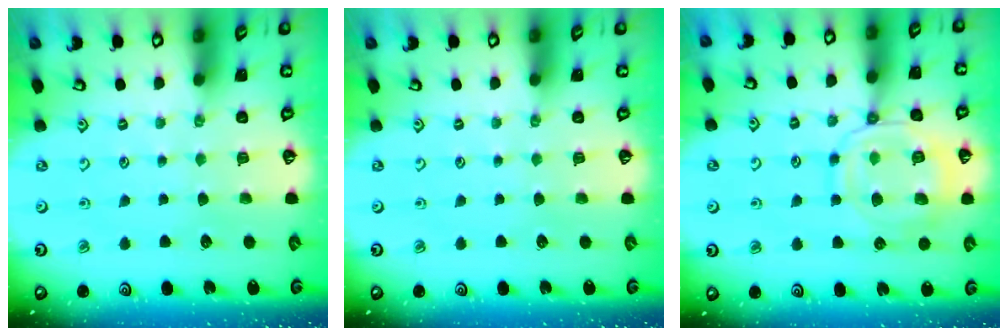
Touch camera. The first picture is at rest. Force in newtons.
{"total": 0.0}
{"total": 12.9, "press": 12.8, "slide": 1.3}